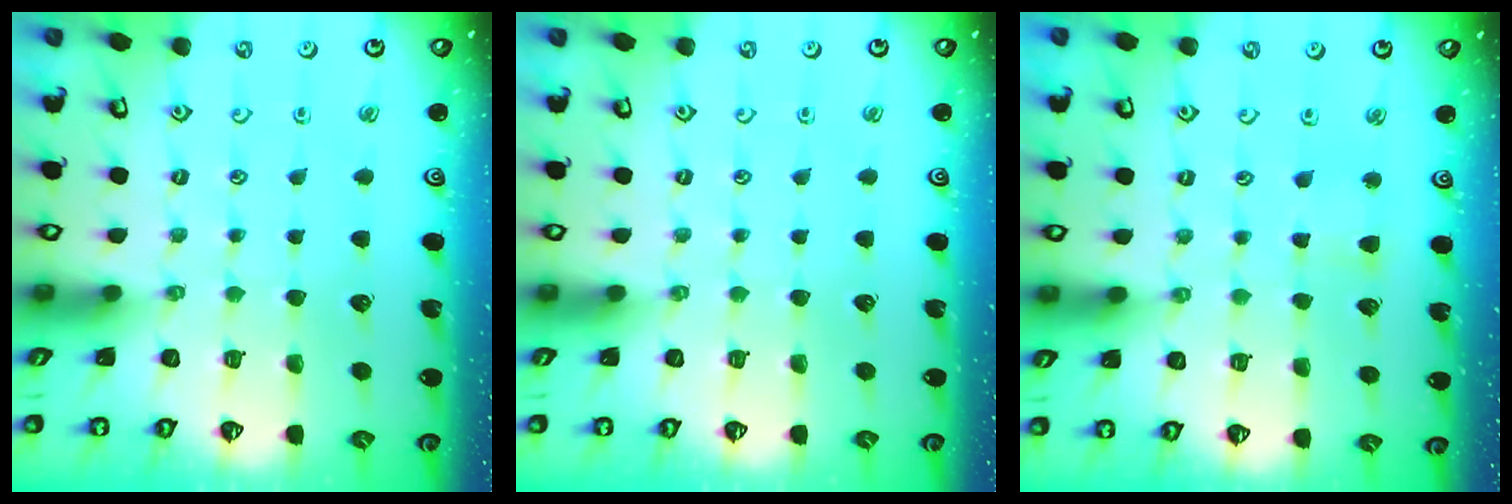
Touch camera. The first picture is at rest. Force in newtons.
{"total": 0.0}
{"total": 2.7, "press": 2.7, "slide": 0.4}